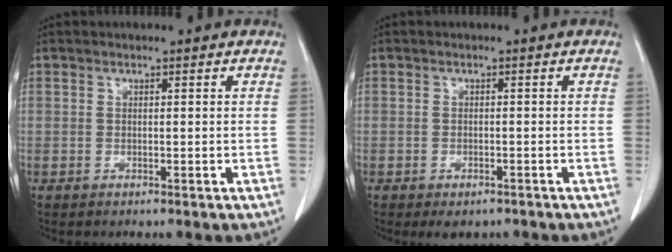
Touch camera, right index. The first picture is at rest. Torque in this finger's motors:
{"motor_torque": [0.36, -0.30, 0.14, 0.03]}